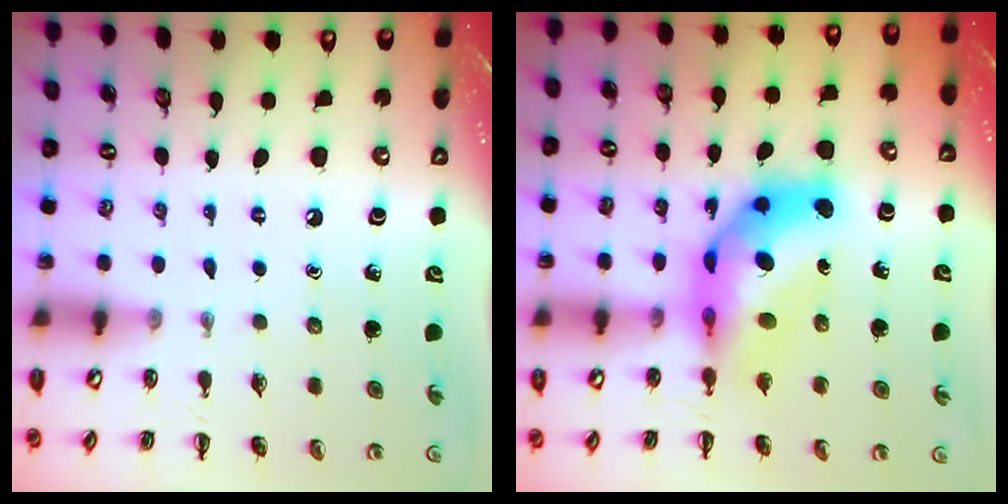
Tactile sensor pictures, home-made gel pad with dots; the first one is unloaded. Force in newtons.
{"total": 11.8, "press": 11.2, "slide": 3.8}